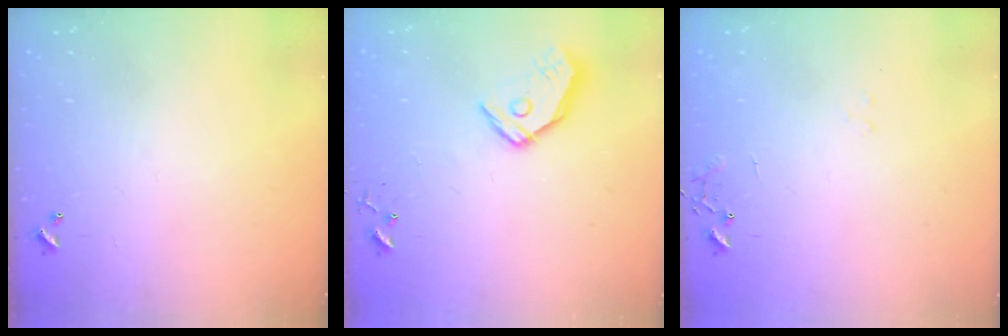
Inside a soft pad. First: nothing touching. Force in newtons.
{"total": 12.4, "press": 12.2, "slide": 1.9}
{"total": 8.0, "press": 8.0, "slide": 0.9}